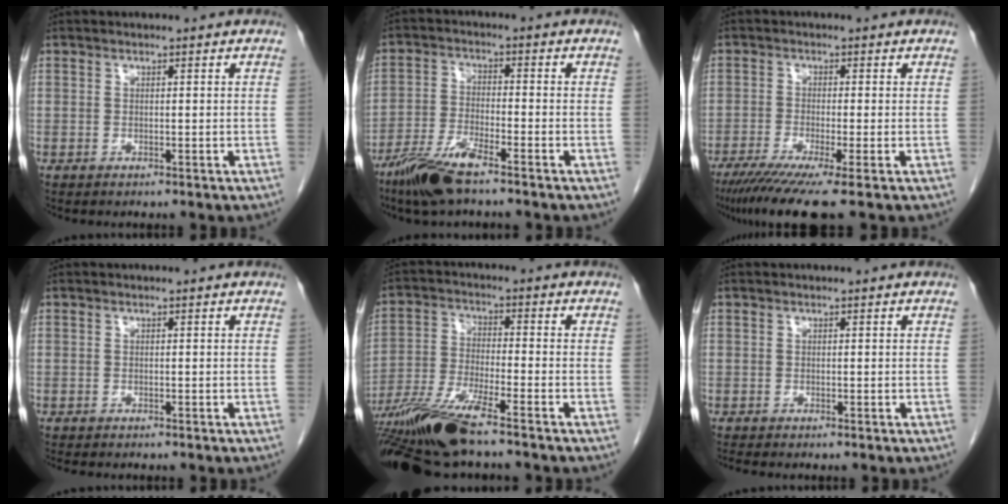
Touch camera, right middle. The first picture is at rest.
{"total": 8.0, "force": [-5.9, 0.8, 5.3], "torque": [-0.116, -0.020, -0.117]}
{"total": 9.0, "force": [-6.3, -0.4, 6.3], "torque": [-0.097, -0.025, -0.103]}
{"total": 2.0, "force": [-1.7, 0.5, 0.9], "torque": [-0.015, -0.005, -0.019]}
{"total": 11.8, "force": [-9.0, 0.4, 7.7], "torque": [-0.151, -0.028, -0.166]}
{"total": 0.5, "force": [-0.5, -0.2, 0.1], "torque": [-0.003, -0.001, -0.010]}